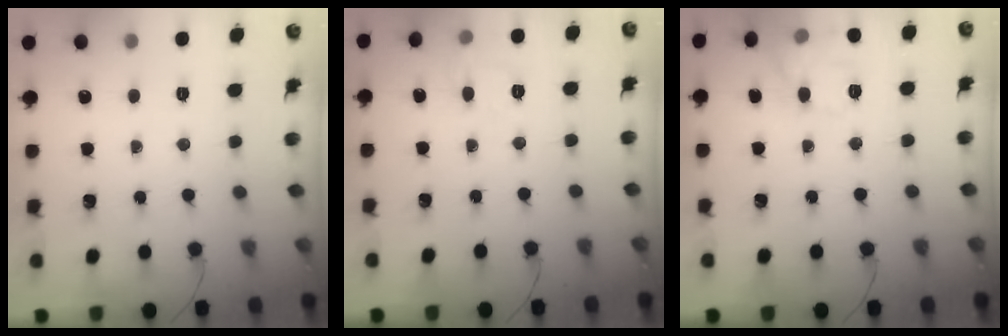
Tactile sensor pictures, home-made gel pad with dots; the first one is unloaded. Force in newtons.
{"total": 7.3, "press": 7.2, "slide": 1.1}
{"total": 11.3, "press": 11.3, "slide": 0.3}